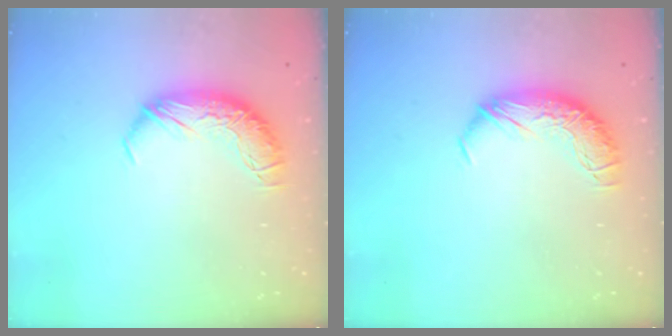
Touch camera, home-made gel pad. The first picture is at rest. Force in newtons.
{"total": 0.0}